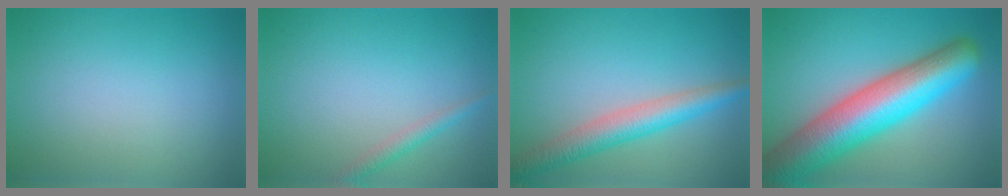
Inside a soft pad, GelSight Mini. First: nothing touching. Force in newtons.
{"total": 1.5, "press": 1.5, "slide": 0.0}
{"total": 4.7, "press": 4.7, "slide": 0.1}
{"total": 11.8, "press": 11.8, "slide": 0.6}